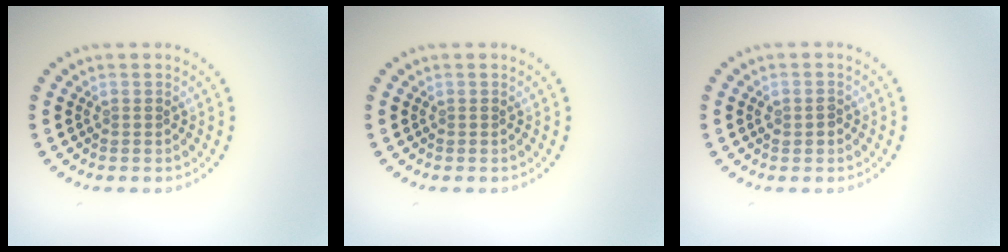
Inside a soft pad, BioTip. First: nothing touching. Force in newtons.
{"total": 0.0}
{"total": 1.2, "press": 1.2, "slide": 0.1}